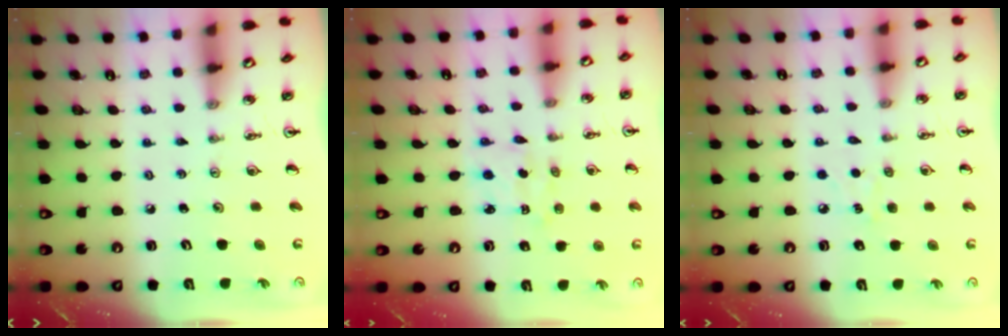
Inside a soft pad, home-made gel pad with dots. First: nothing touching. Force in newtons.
{"total": 1.9, "press": 1.8, "slide": 0.6}
{"total": 6.0, "press": 6.0, "slide": 0.8}